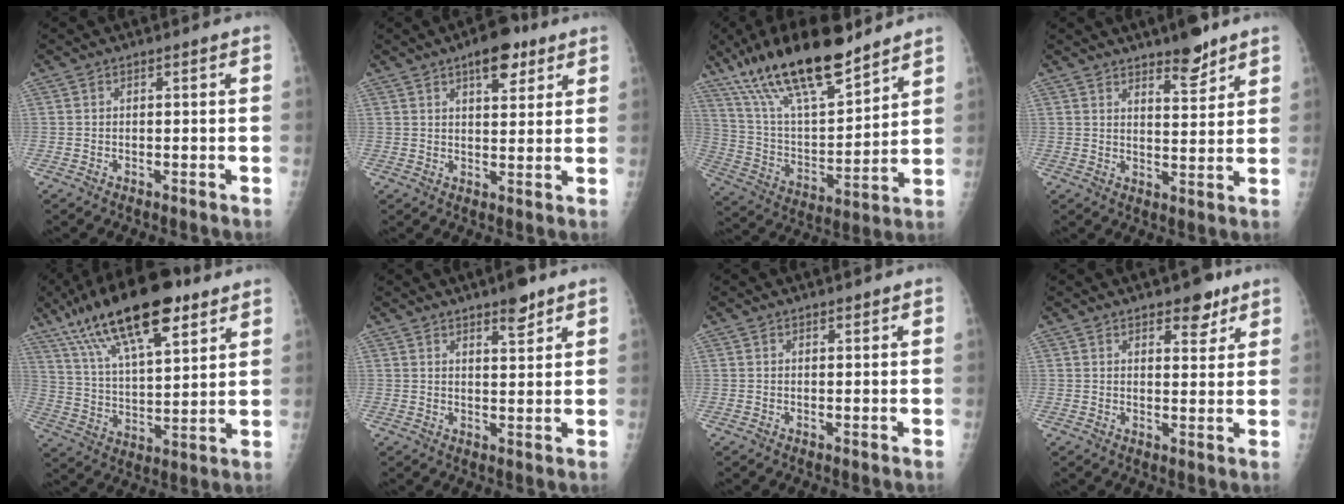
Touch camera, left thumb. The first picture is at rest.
{"total": 7.9, "force": [4.6, 3.5, 5.3], "torque": [-0.053, -0.019, 0.063]}
{"total": 23.0, "force": [16.4, 6.9, 14.5], "torque": [-0.232, -0.062, 0.295]}
{"total": 6.7, "force": [5.1, 2.1, 3.9], "torque": [-0.038, -0.037, 0.076]}
{"total": 22.1, "force": [13.3, 7.8, 15.8], "torque": [-0.256, -0.031, 0.237]}
{"total": 5.1, "force": [3.6, 1.5, 3.3], "torque": [-0.037, -0.023, 0.052]}
{"total": 1.0, "force": [0.8, 0.4, 0.3], "torque": [0.002, -0.005, 0.011]}
{"total": 5.7, "force": [3.9, 2.6, 3.1], "torque": [-0.017, -0.022, 0.054]}